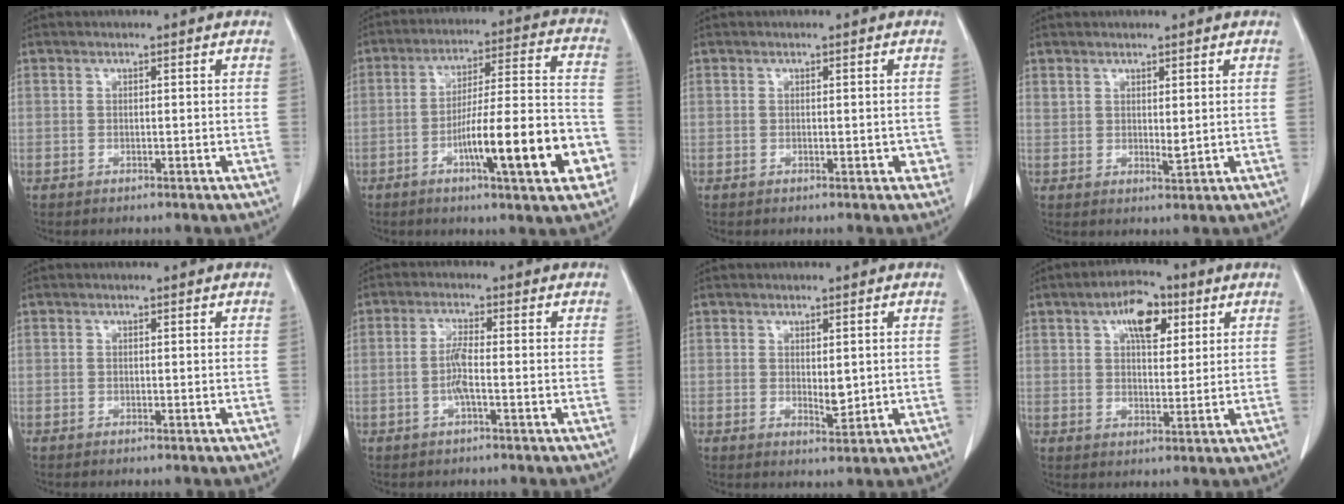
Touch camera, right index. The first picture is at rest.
{"total": 16.7, "force": [-6.2, 2.0, 15.4], "torque": [-0.233, 0.014, -0.089]}
{"total": 1.9, "force": [-0.4, 0.9, 1.5], "torque": [-0.009, 0.003, -0.002]}
{"total": 2.1, "force": [0.9, 0.7, 1.8], "torque": [-0.036, -0.009, 0.022]}
{"total": 0.0}
{"total": 3.3, "force": [-0.9, 0.1, 3.2], "torque": [-0.067, 0.001, -0.019]}
{"total": 2.6, "force": [0.3, 1.0, 2.4], "torque": [-0.039, -0.008, 0.010]}
{"total": 7.6, "force": [3.5, 3.5, 5.7], "torque": [-0.092, 0.013, 0.055]}